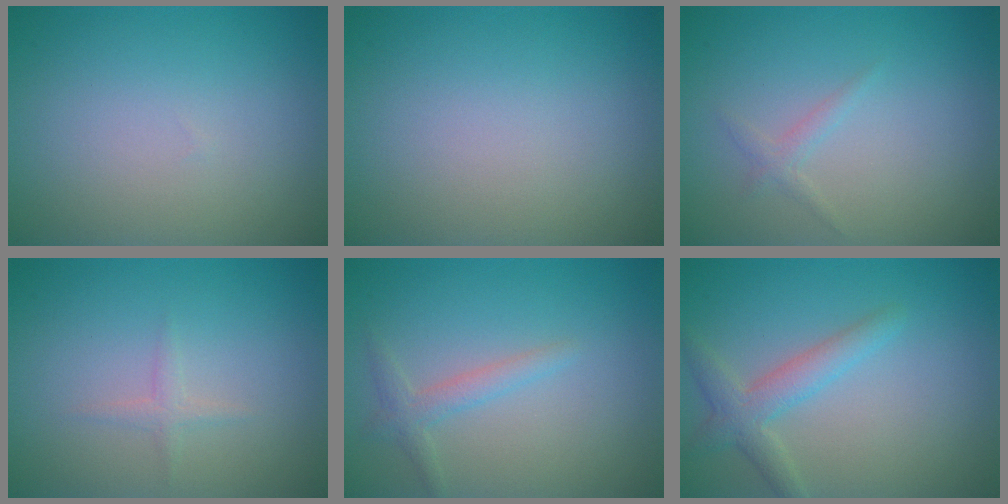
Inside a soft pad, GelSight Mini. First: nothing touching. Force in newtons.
{"total": 0.0}
{"total": 1.0, "press": 1.0, "slide": 0.0}
{"total": 0.9, "press": 0.9, "slide": 0.0}
{"total": 1.7, "press": 1.7, "slide": 0.1}
{"total": 2.9, "press": 2.9, "slide": 0.1}